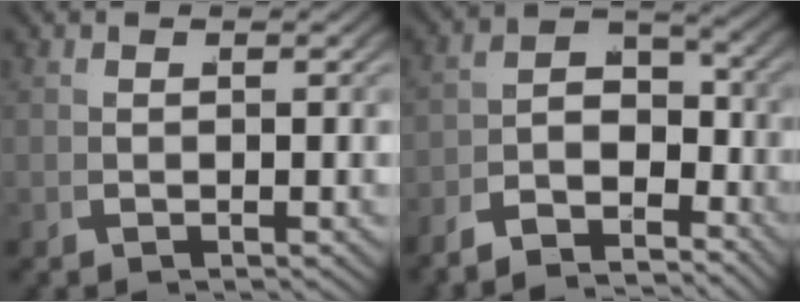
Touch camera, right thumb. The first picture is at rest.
{"total": 7.5, "force": [-4.1, 4.6, 4.3], "torque": [-0.058, -0.017, -0.076]}